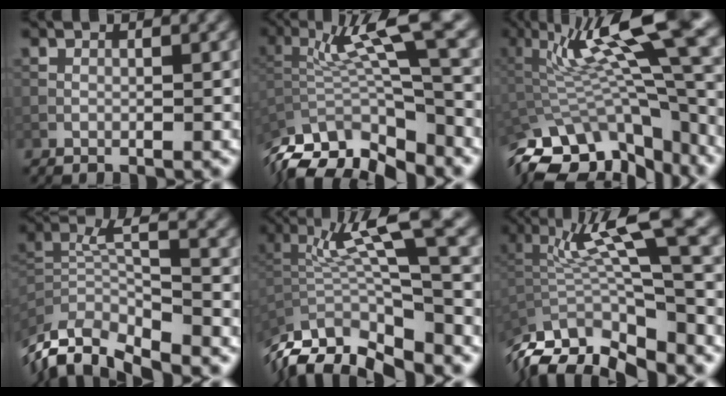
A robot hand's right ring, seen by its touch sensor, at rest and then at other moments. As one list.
[{"total": 10.3, "force": [-3.1, 3.5, 9.2], "torque": [-0.179, 0.008, -0.043]}, {"total": 14.7, "force": [-1.1, 5.5, 13.6], "torque": [-0.239, 0.017, -0.009]}, {"total": 9.9, "force": [-6.5, 2.9, 6.9], "torque": [-0.139, 0.002, -0.110]}, {"total": 10.3, "force": [-2.3, 3.2, 9.6], "torque": [-0.185, 0.008, -0.027]}, {"total": 11.3, "force": [-1.8, 3.5, 10.6], "torque": [-0.199, 0.004, -0.013]}]